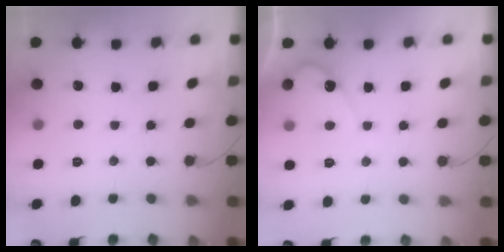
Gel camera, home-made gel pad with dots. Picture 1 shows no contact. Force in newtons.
{"total": 4.8, "press": 4.7, "slide": 0.2}